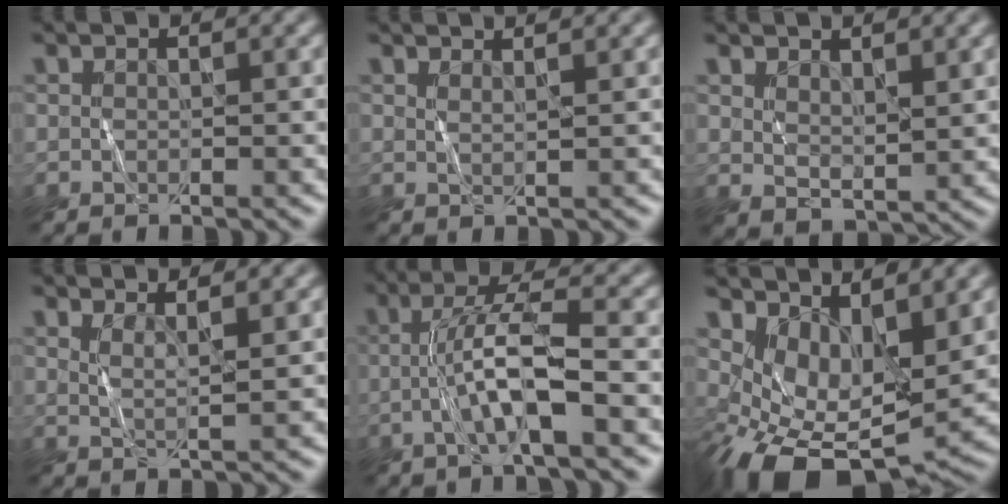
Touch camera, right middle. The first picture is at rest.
{"total": 1.9, "force": [1.4, 0.6, 1.2], "torque": [-0.008, 0.004, 0.004]}
{"total": 2.6, "force": [1.7, 1.3, 1.6], "torque": [-0.035, -0.007, 0.038]}
{"total": 1.9, "force": [1.2, 0.4, 1.5], "torque": [-0.023, -0.005, 0.018]}
{"total": 5.3, "force": [-1.2, 0.7, 5.1], "torque": [-0.095, 0.016, -0.029]}
{"total": 9.9, "force": [-0.3, 6.0, 7.9], "torque": [-0.141, -0.029, 0.011]}